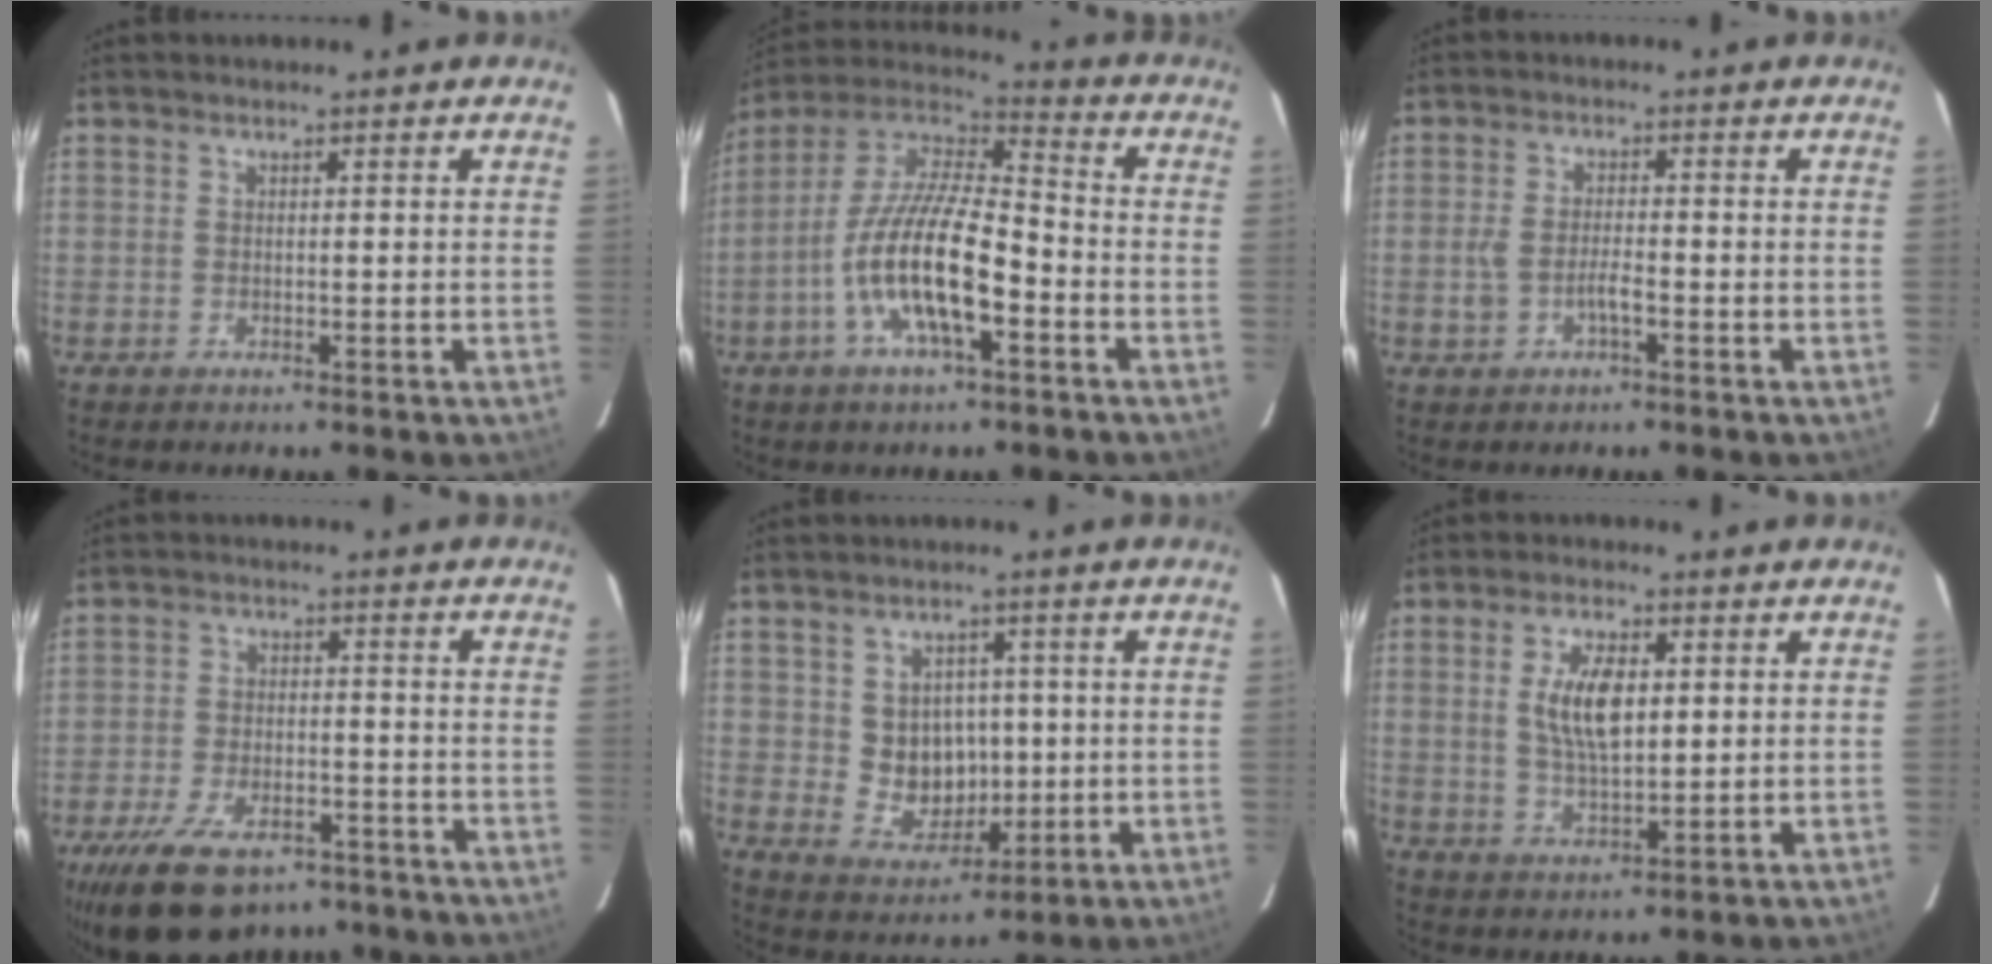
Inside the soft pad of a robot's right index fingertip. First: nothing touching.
{"total": 16.4, "force": [-6.1, 5.1, 14.3], "torque": [-0.283, -0.007, -0.118]}
{"total": 4.1, "force": [-1.7, 1.8, 3.3], "torque": [-0.075, 0.002, -0.030]}
{"total": 17.2, "force": [-11.9, 8.5, 9.2], "torque": [-0.200, -0.014, -0.187]}
{"total": 8.3, "force": [0.3, 7.5, 3.6], "torque": [-0.076, 0.005, 0.024]}
{"total": 8.3, "force": [1.7, 3.8, 7.2], "torque": [-0.136, 0.003, 0.035]}